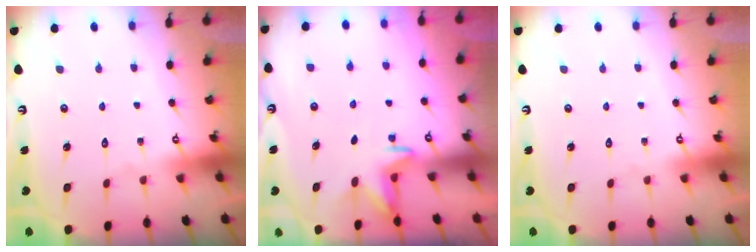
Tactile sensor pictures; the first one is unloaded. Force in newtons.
{"total": 3.1, "press": 3.0, "slide": 0.7}
{"total": 0.0}